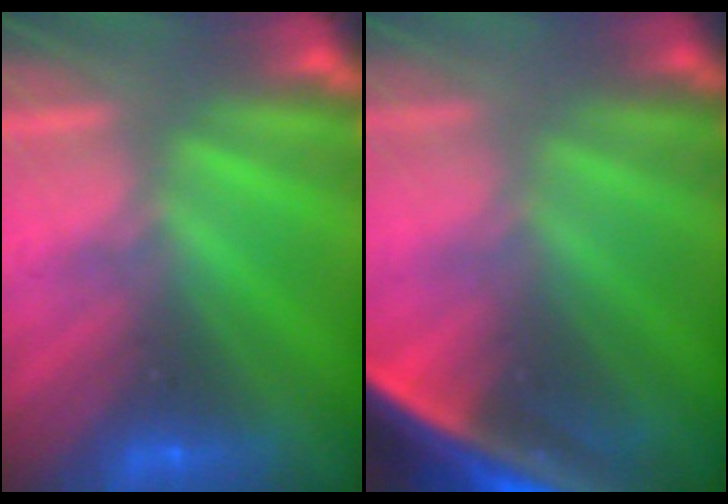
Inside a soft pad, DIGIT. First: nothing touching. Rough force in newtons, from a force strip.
{"total": 7.4}